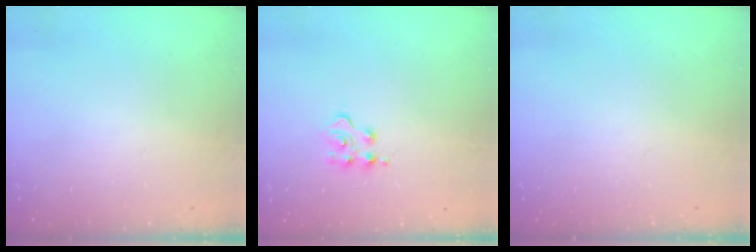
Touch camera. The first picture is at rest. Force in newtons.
{"total": 3.1, "press": 3.0, "slide": 0.5}
{"total": 0.0}